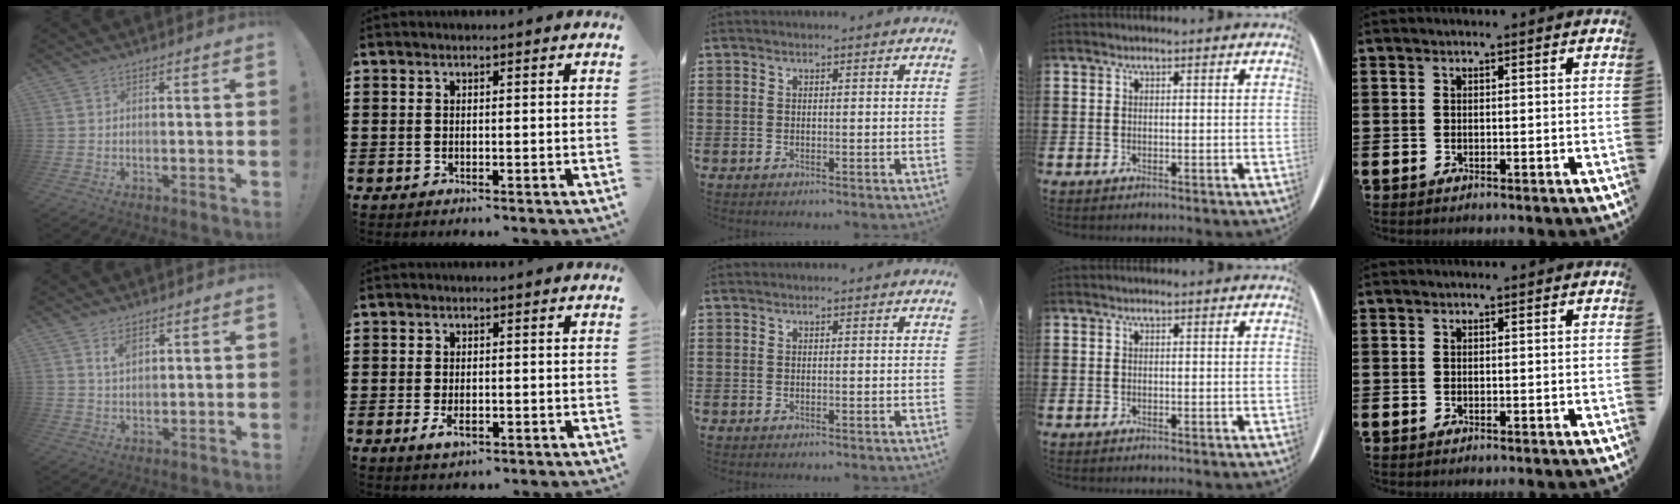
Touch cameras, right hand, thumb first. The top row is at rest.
{"thumb": {"total": 3.9, "force": [2.3, 2.1, 2.4], "torque": [-0.030, -0.011, 0.038]}, "index": {"total": 2.3, "force": [-0.7, 0.8, 2.0], "torque": [-0.047, -0.008, -0.013]}}